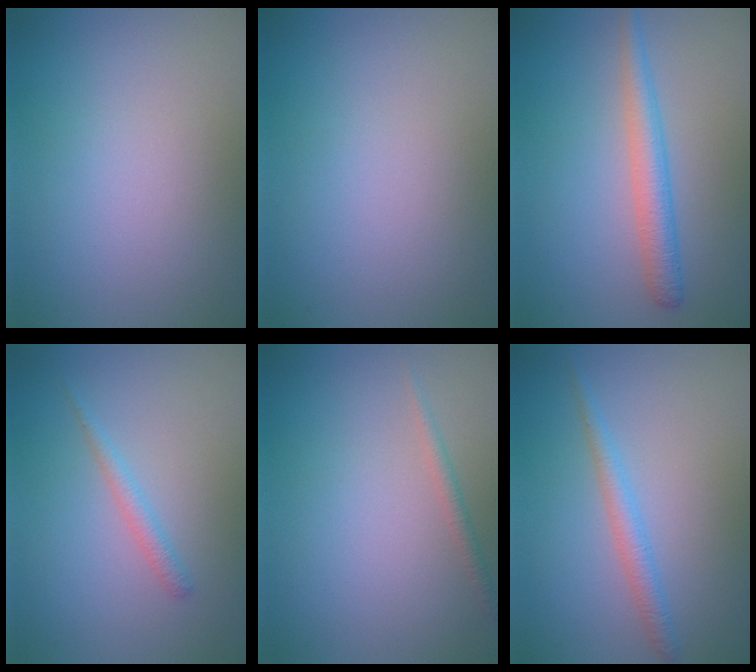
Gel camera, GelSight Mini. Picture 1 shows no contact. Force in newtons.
{"total": 0.0}
{"total": 2.7, "press": 2.7, "slide": 0.1}
{"total": 1.2, "press": 1.2, "slide": 0.0}
{"total": 0.9, "press": 0.9, "slide": 0.1}
{"total": 1.8, "press": 1.8, "slide": 0.1}